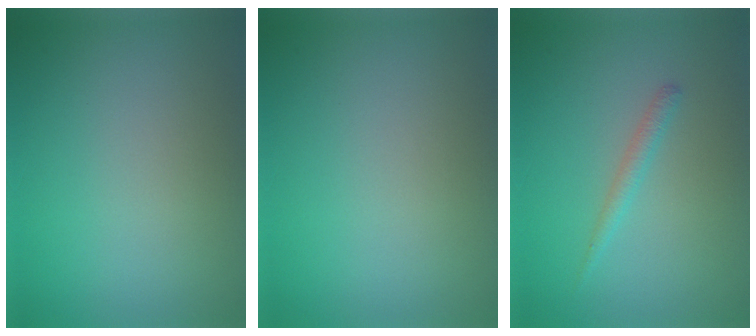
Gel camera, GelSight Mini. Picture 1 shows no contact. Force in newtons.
{"total": 0.0}
{"total": 1.2, "press": 1.2, "slide": 0.0}